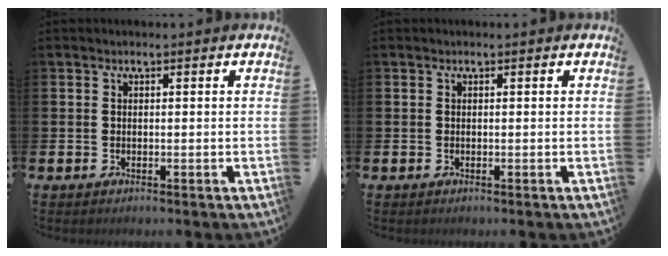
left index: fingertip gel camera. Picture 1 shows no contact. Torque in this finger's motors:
{"motor_torque": [0.04, -0.02, 0.01, 0.00]}